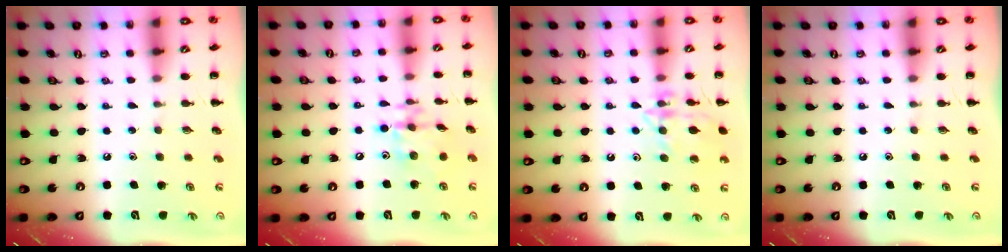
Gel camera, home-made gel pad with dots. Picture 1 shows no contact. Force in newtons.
{"total": 11.9, "press": 11.8, "slide": 1.5}
{"total": 13.5, "press": 13.5, "slide": 0.7}
{"total": 0.0}